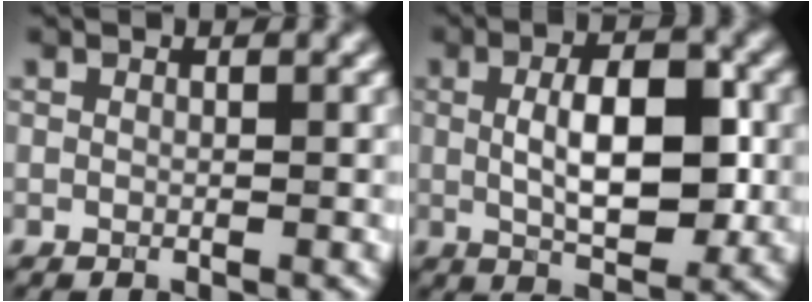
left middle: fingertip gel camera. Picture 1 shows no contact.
{"total": 6.8, "force": [0.2, 2.6, 6.2], "torque": [-0.100, 0.002, 0.001]}